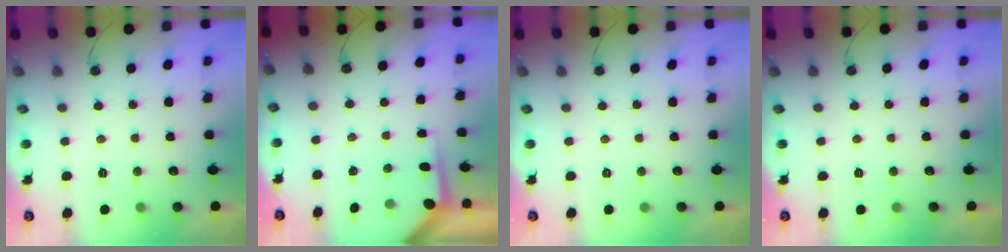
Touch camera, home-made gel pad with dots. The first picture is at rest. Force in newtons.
{"total": 3.7, "press": 3.7, "slide": 0.4}
{"total": 0.0}
{"total": 0.0}